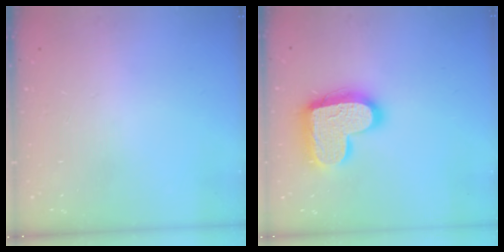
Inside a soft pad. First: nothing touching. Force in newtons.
{"total": 19.4, "press": 19.3, "slide": 1.4}